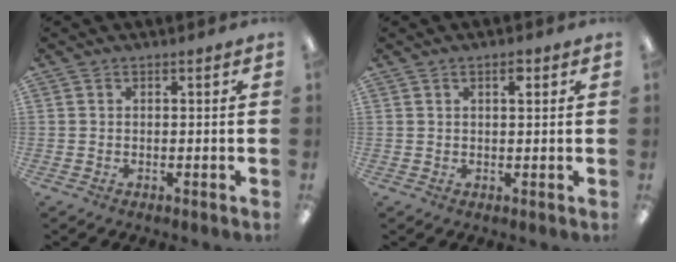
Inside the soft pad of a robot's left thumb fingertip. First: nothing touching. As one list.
[{"total": 2.4, "force": [1.4, 0.8, 1.8], "torque": [-0.023, -0.003, 0.019]}]